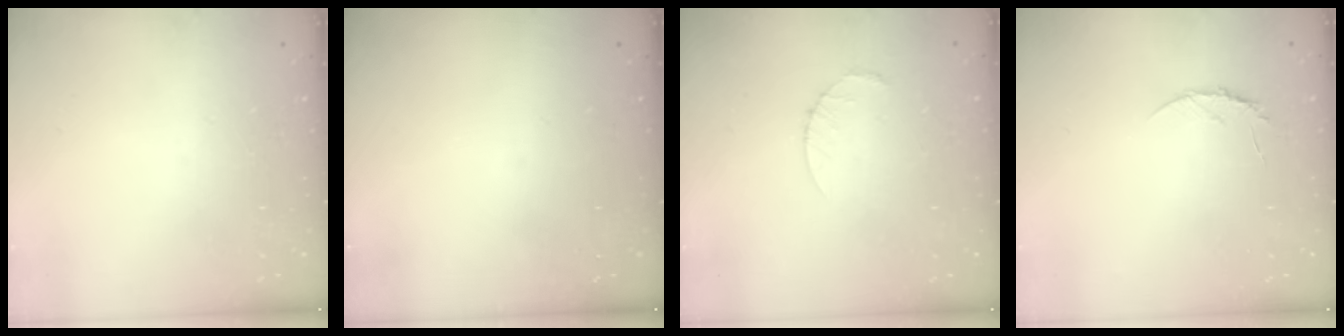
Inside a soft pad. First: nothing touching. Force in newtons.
{"total": 0.0}
{"total": 2.5, "press": 2.5, "slide": 0.3}
{"total": 4.7, "press": 4.6, "slide": 0.4}